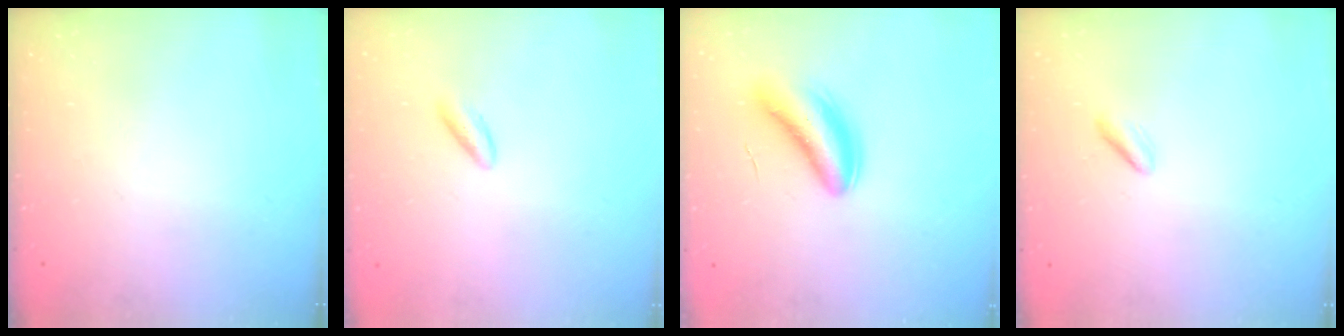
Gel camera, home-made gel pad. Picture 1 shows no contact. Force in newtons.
{"total": 2.8, "press": 2.5, "slide": 1.2}
{"total": 5.4, "press": 5.2, "slide": 1.4}
{"total": 1.7, "press": 1.6, "slide": 0.6}